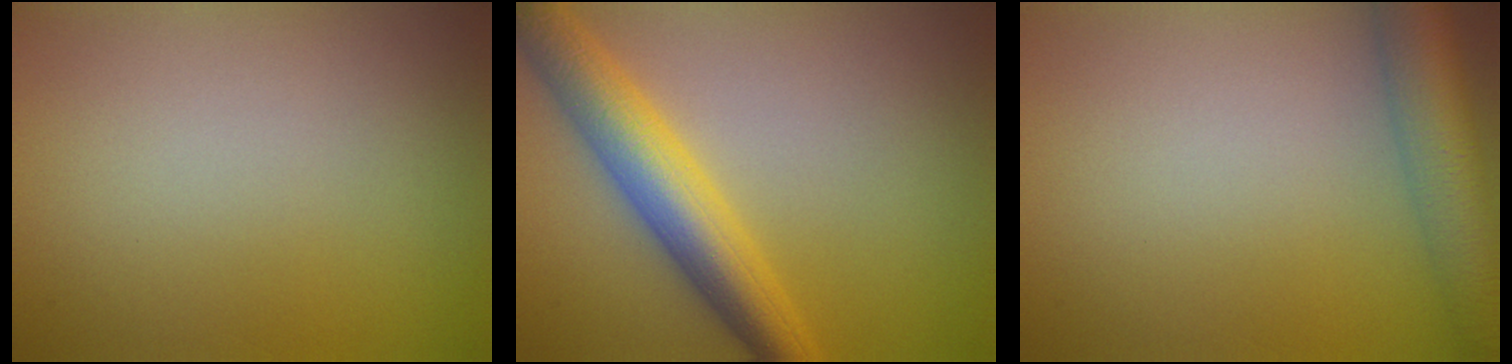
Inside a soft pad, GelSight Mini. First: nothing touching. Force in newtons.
{"total": 6.5, "press": 6.5, "slide": 0.2}
{"total": 6.1, "press": 6.1, "slide": 0.3}